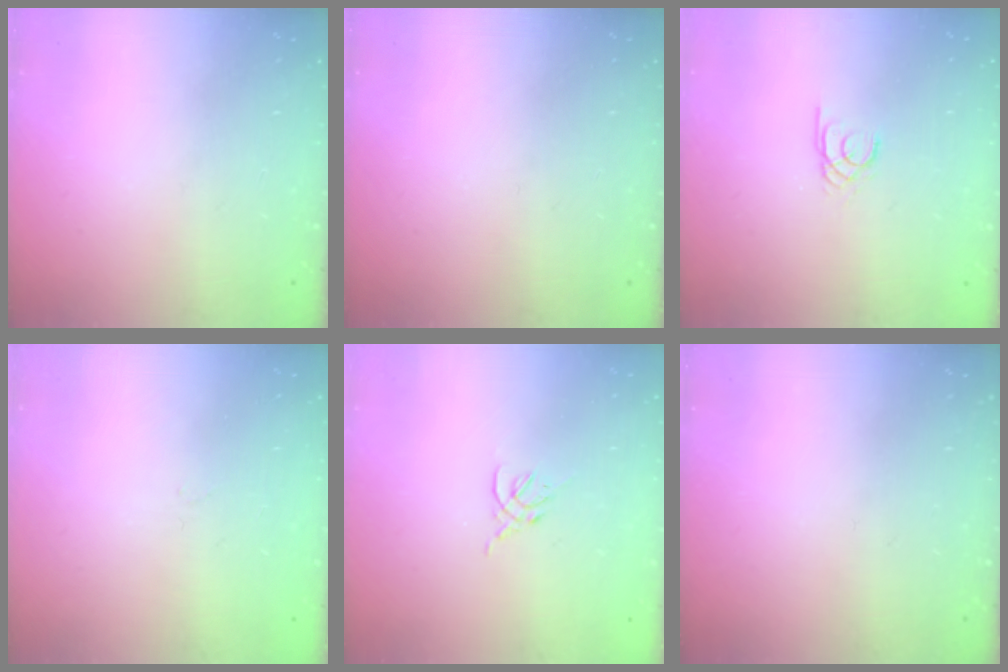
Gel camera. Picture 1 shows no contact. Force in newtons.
{"total": 0.0}
{"total": 1.5, "press": 1.5, "slide": 0.1}
{"total": 0.9, "press": 0.9, "slide": 0.2}
{"total": 2.3, "press": 2.2, "slide": 0.5}
{"total": 0.0}